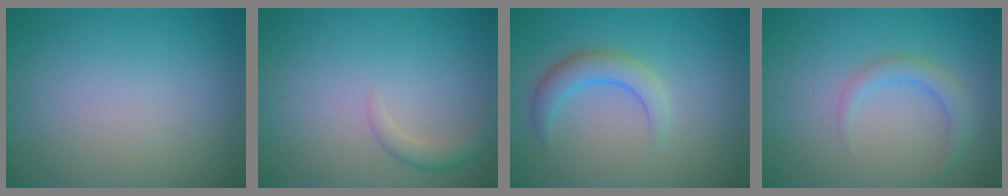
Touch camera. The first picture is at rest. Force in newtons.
{"total": 1.7, "press": 1.7, "slide": 0.1}
{"total": 3.0, "press": 2.9, "slide": 0.2}
{"total": 2.2, "press": 2.2, "slide": 0.1}